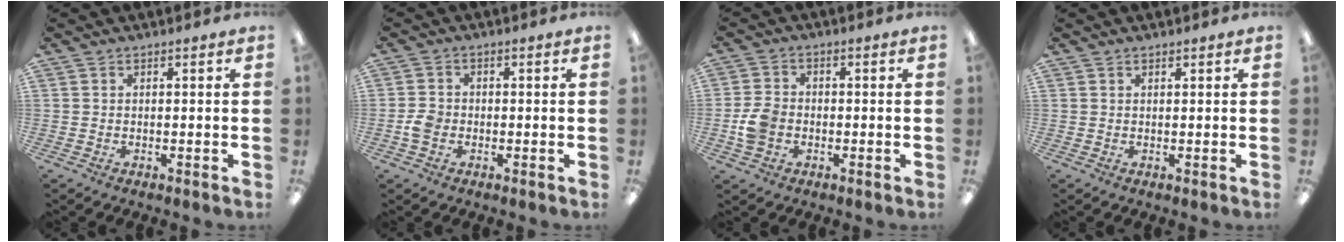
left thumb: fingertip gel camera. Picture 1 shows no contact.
{"total": 3.5, "force": [-1.0, 2.7, 2.0], "torque": [-0.033, 0.008, -0.017]}
{"total": 6.0, "force": [-1.4, 4.6, 3.5], "torque": [-0.063, 0.006, -0.026]}
{"total": 0.6, "force": [0.5, 0.1, 0.2], "torque": [-0.004, 0.001, 0.010]}